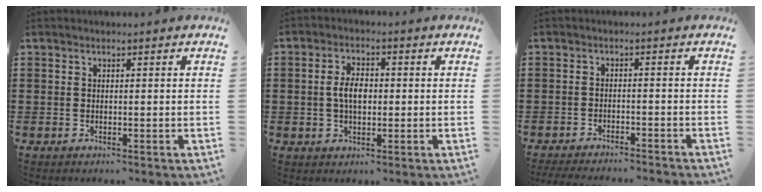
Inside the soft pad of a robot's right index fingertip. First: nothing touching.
{"total": 4.4, "force": [0.1, 2.4, 3.7], "torque": [-0.071, 0.002, -0.005]}
{"total": 2.6, "force": [-2.6, -0.3, 0.5], "torque": [-0.016, -0.005, -0.055]}